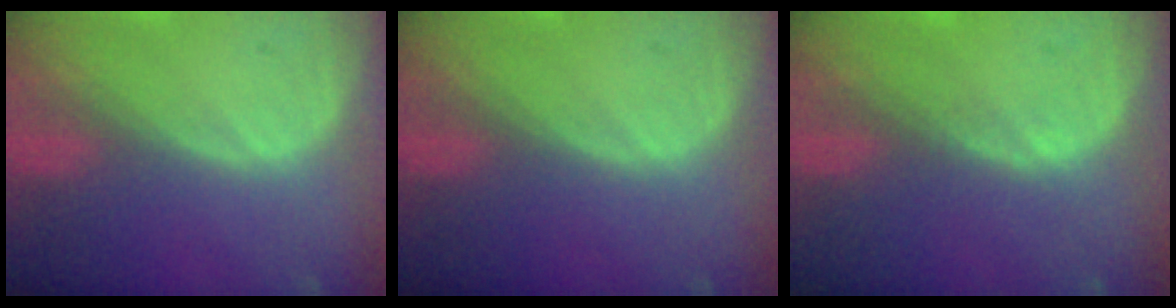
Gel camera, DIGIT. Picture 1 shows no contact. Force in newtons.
{"total": 0.0}
{"total": 0.7, "press": 0.6, "slide": 0.3}